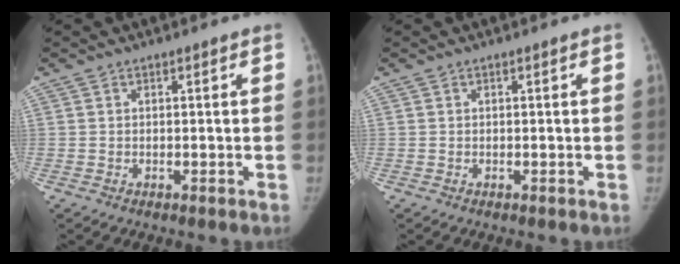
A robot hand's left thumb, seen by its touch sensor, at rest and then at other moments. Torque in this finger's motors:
{"motor_torque": [0.06, -0.01, 0.27, -0.25, 0.03]}